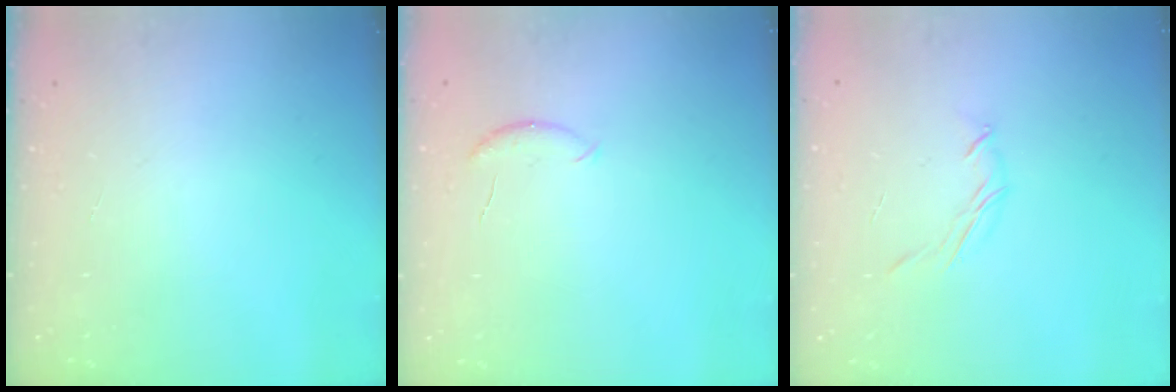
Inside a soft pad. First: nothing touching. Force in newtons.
{"total": 6.2, "press": 6.1, "slide": 0.9}
{"total": 3.6, "press": 3.5, "slide": 0.8}